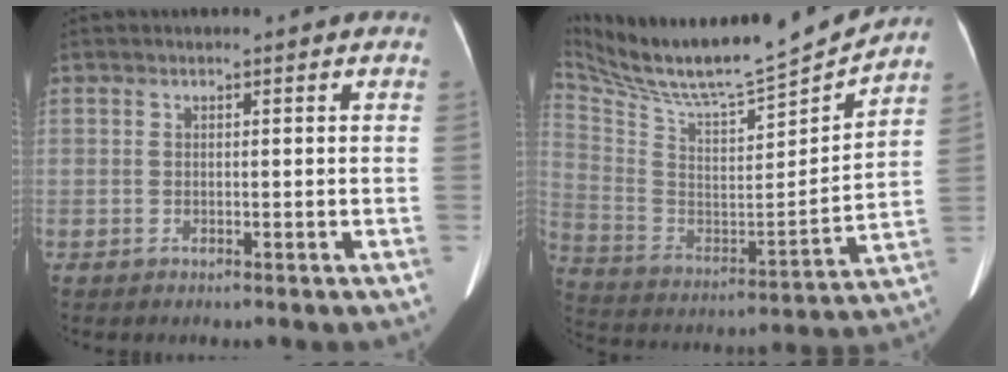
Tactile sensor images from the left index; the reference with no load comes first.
{"total": 21.2, "force": [19.6, 0.0, 8.0], "torque": [-0.168, -0.049, 0.324]}